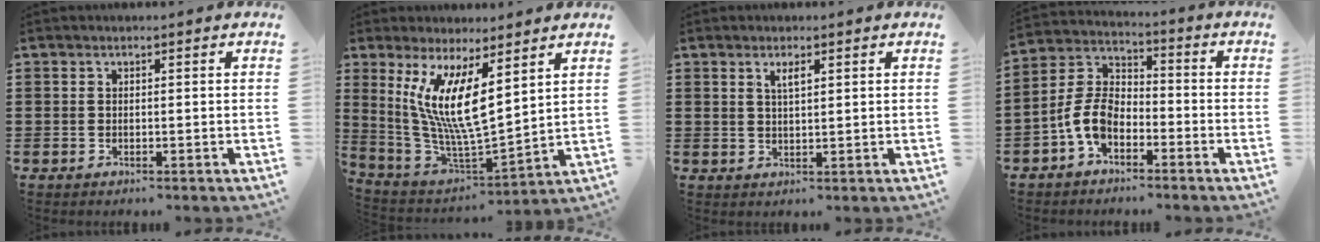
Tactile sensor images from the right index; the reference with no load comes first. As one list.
[{"total": 10.6, "force": [3.5, 2.4, 9.7], "torque": [-0.218, -0.035, 0.062]}, {"total": 2.1, "force": [1.1, 0.6, 1.7], "torque": [-0.035, 0.003, 0.017]}, {"total": 7.9, "force": [-3.5, 4.7, 5.2], "torque": [-0.143, 0.002, -0.077]}]